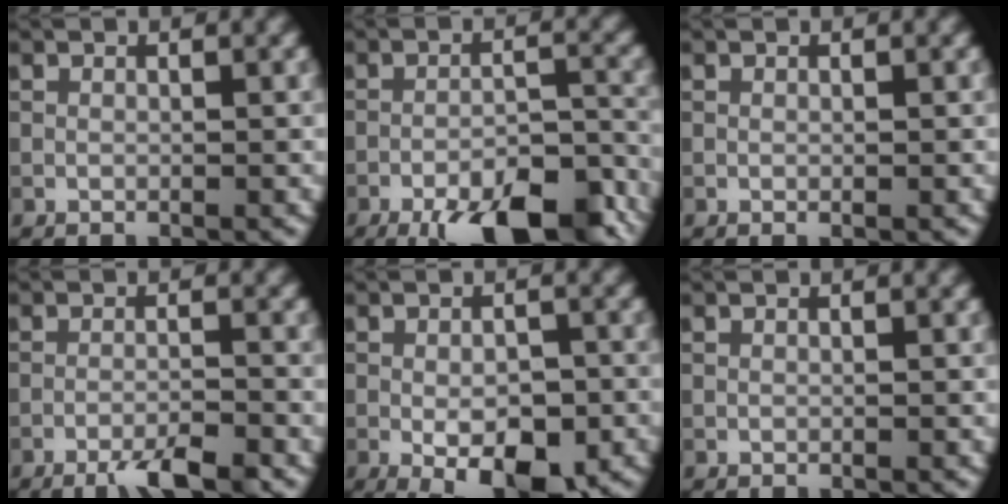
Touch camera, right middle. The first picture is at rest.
{"total": 11.5, "force": [-8.1, 3.9, 7.1], "torque": [-0.107, -0.020, -0.112]}
{"total": 0.0}
{"total": 3.6, "force": [-2.6, 0.4, 2.5], "torque": [-0.047, 0.000, -0.048]}
{"total": 6.9, "force": [-2.7, 2.9, 5.6], "torque": [-0.084, -0.008, -0.037]}
{"total": 0.0}